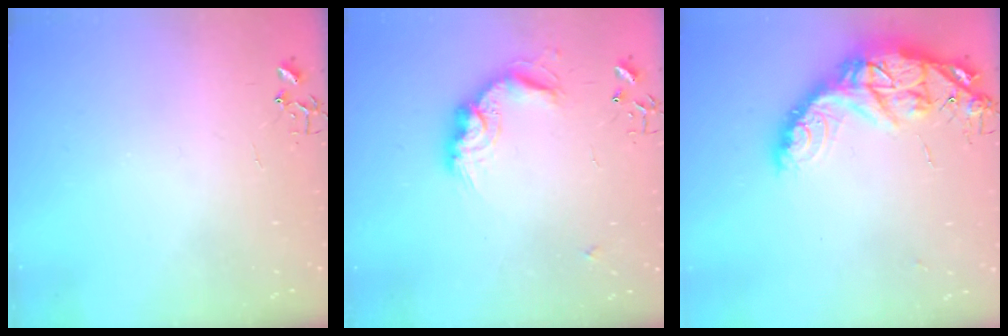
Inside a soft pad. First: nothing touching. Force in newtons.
{"total": 15.0, "press": 15.0, "slide": 0.6}
{"total": 17.5, "press": 17.4, "slide": 1.4}